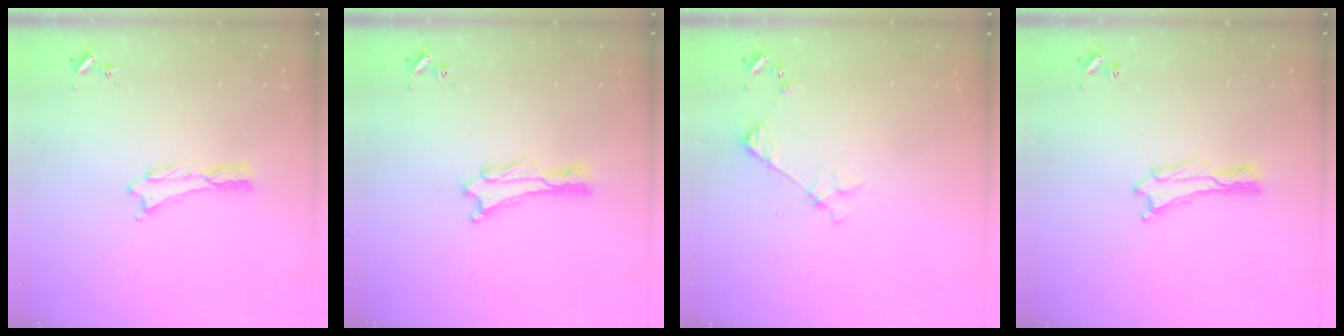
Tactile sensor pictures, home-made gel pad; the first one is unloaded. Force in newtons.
{"total": 0.0}
{"total": 3.2, "press": 3.2, "slide": 0.3}
{"total": 0.0}